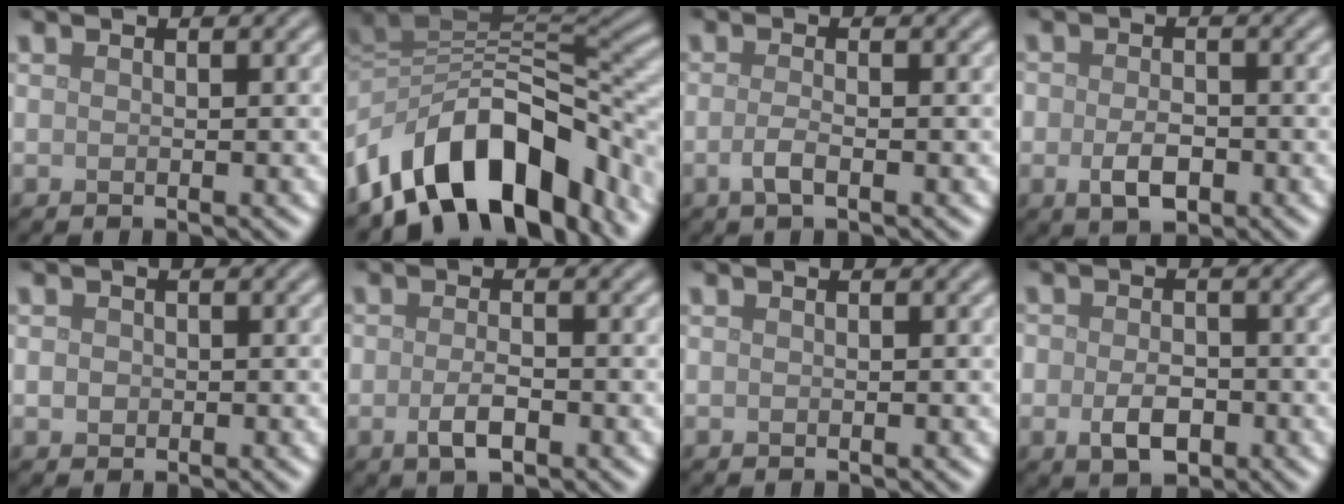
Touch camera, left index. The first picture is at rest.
{"total": 12.9, "force": [-6.5, 7.1, 8.5], "torque": [-0.135, 0.017, -0.121]}
{"total": 1.8, "force": [-0.6, 0.6, 1.5], "torque": [-0.032, -0.001, -0.018]}
{"total": 3.1, "force": [-1.1, 2.0, 2.2], "torque": [-0.043, -0.005, -0.022]}
{"total": 0.9, "force": [-0.1, 0.9, 0.3], "torque": [-0.003, -0.002, -0.004]}
{"total": 2.4, "force": [-1.0, 1.0, 1.9], "torque": [-0.039, -0.003, -0.020]}
{"total": 0.0}
{"total": 3.5, "force": [-1.1, 2.3, 2.3], "torque": [-0.047, -0.007, -0.024]}